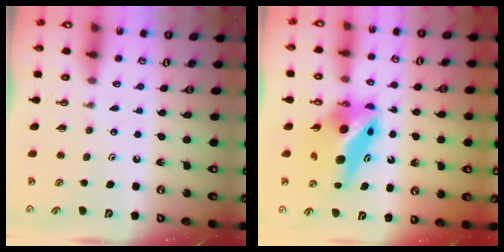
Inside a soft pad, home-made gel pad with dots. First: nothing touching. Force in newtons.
{"total": 8.1, "press": 8.1, "slide": 0.8}